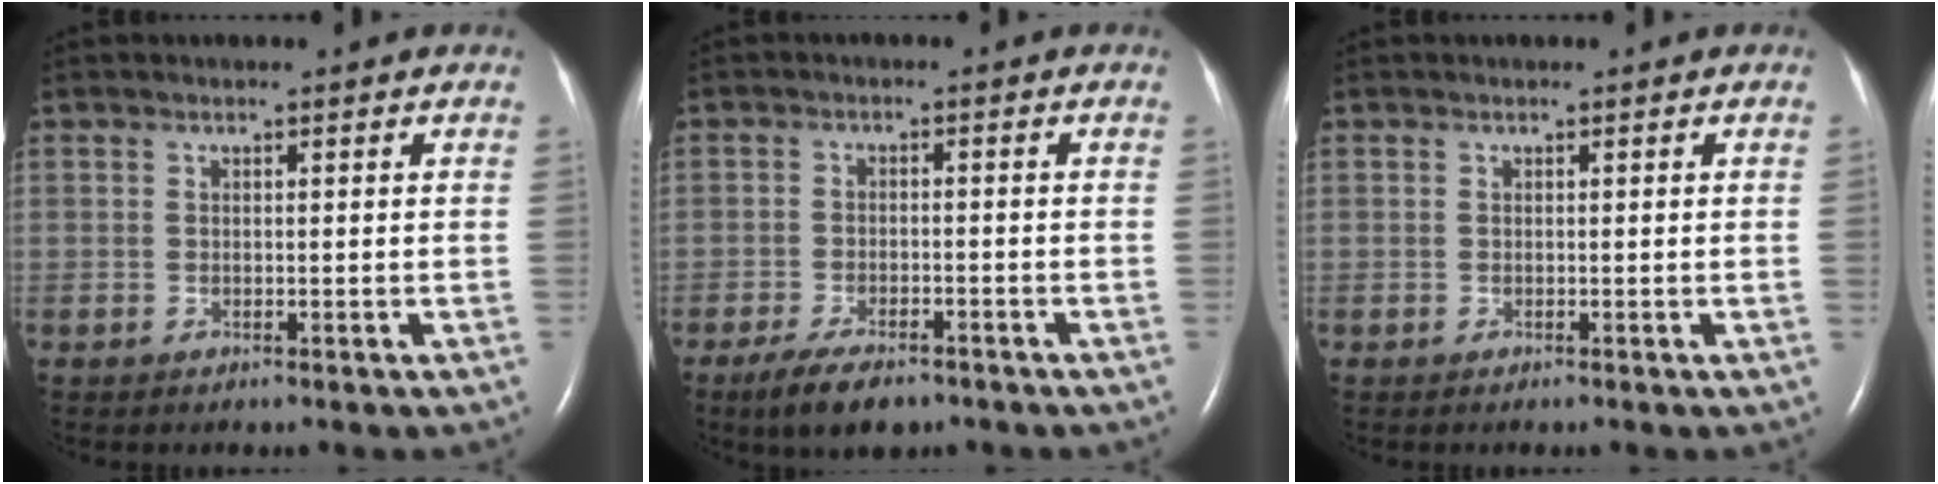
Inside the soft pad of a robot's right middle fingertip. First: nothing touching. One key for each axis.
{"total": 6.8, "fx": -4.9, "fy": 2.4, "fz": 4.0, "tx": -0.076, "ty": -0.009, "tz": -0.079}
{"total": 0.0}